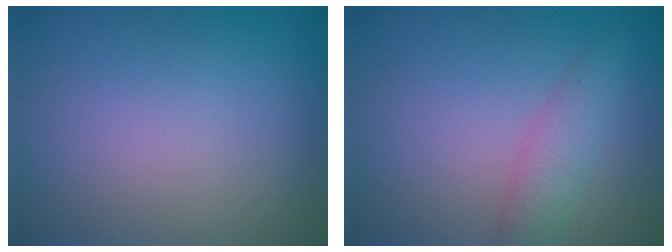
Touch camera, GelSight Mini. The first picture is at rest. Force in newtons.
{"total": 2.6, "press": 2.6, "slide": 0.0}